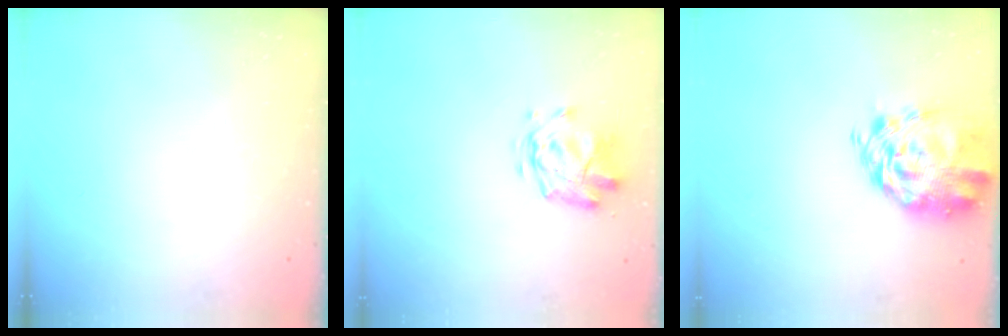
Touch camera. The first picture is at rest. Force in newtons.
{"total": 2.8, "press": 2.4, "slide": 1.3}
{"total": 4.7, "press": 4.2, "slide": 2.0}